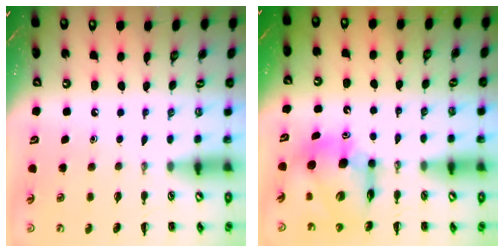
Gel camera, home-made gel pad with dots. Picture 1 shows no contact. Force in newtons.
{"total": 11.1, "press": 10.6, "slide": 3.5}